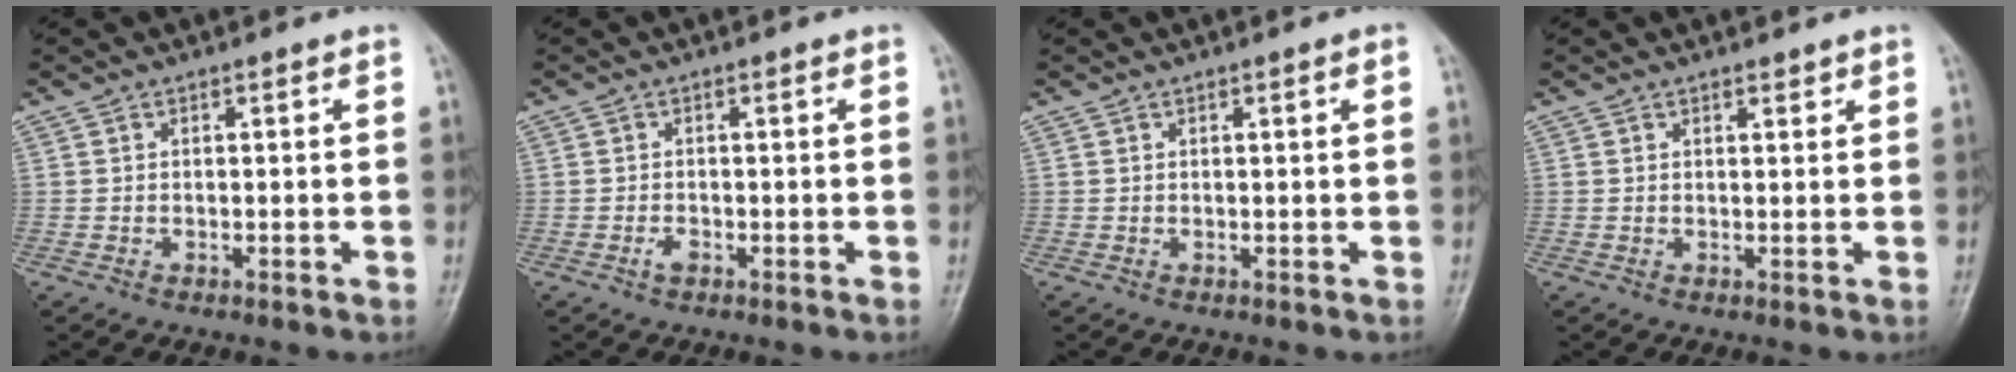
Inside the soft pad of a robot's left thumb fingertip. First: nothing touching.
{"total": 1.2, "force": [-0.6, 0.7, 0.8], "torque": [-0.018, 0.002, -0.013]}
{"total": 1.1, "force": [0.4, 0.0, 1.0], "torque": [-0.018, 0.001, 0.005]}
{"total": 1.2, "force": [1.0, 0.4, 0.6], "torque": [-0.005, -0.006, 0.014]}